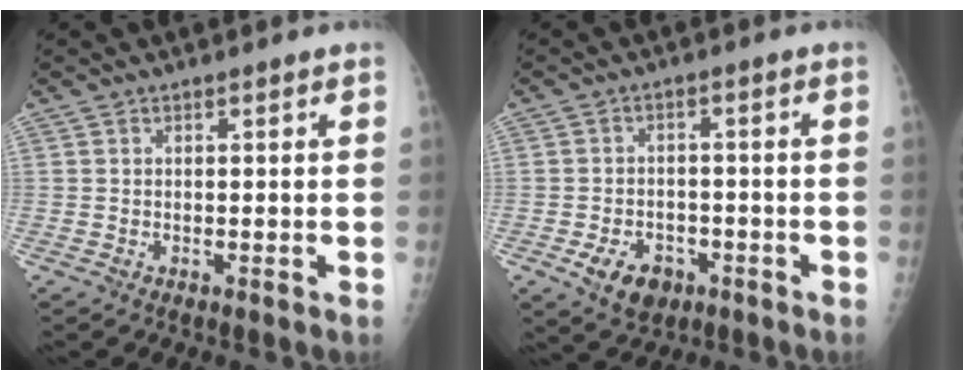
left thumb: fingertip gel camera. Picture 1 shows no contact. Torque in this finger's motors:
{"motor_torque": [-0.16, 0.80, 0.54, 0.25, 0.03]}